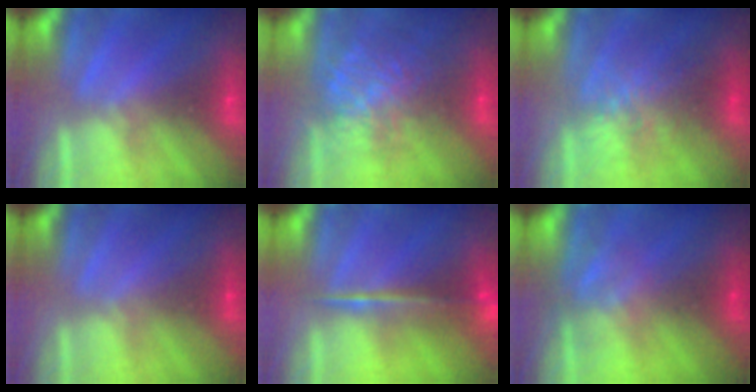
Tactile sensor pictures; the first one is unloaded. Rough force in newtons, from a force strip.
{"total": 5.8}
{"total": 2.5}
{"total": 2.6}
{"total": 5.7}
{"total": 2.5}